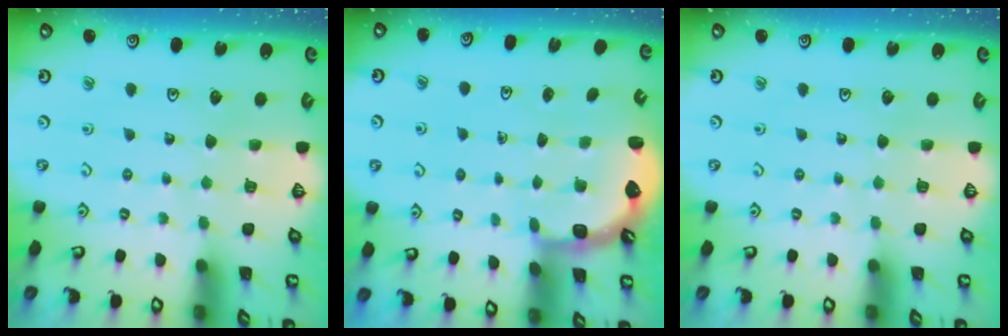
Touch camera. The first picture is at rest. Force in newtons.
{"total": 2.5, "press": 2.1, "slide": 1.3}
{"total": 0.0}